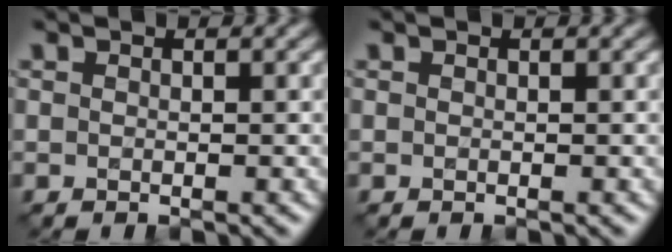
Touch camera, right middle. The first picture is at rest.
{"total": 0.0}